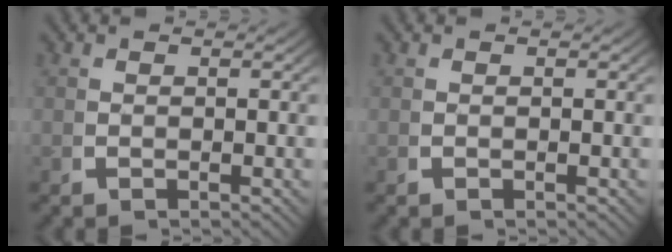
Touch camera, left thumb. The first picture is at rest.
{"total": 0.0}